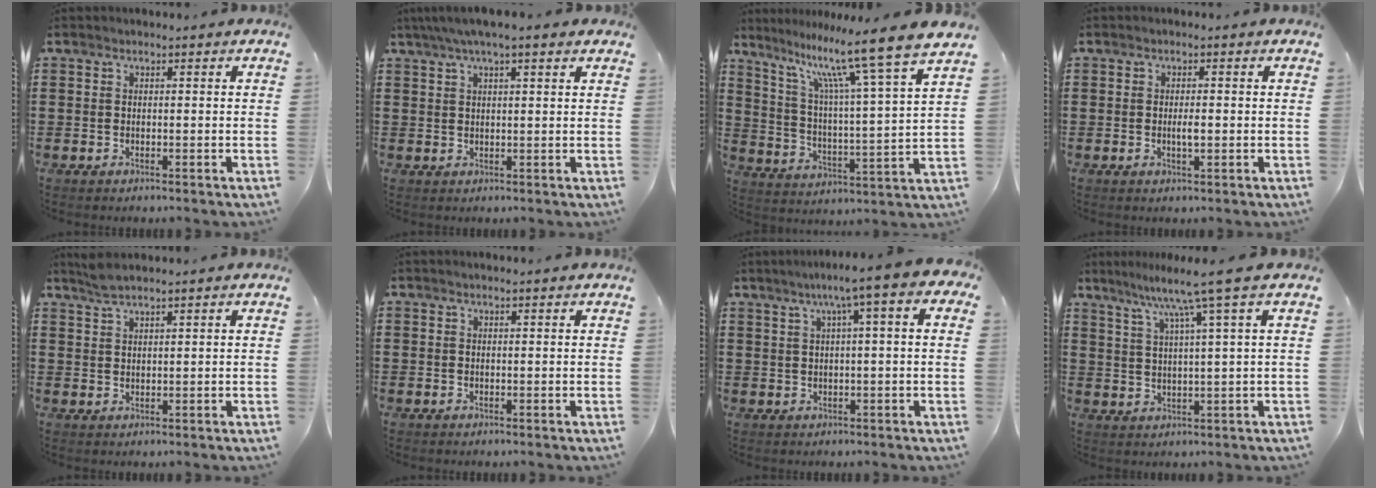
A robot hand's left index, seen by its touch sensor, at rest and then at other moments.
{"total": 3.7, "force": [2.3, 1.1, 2.6], "torque": [-0.054, 0.006, 0.041]}
{"total": 12.5, "force": [9.9, -0.6, 7.6], "torque": [-0.165, -0.064, 0.154]}
{"total": 2.1, "force": [-0.3, 0.5, 2.0], "torque": [-0.037, -0.001, -0.005]}
{"total": 2.5, "force": [2.1, 0.2, 1.3], "torque": [-0.030, 0.002, 0.038]}
{"total": 0.0}
{"total": 5.4, "force": [1.7, -0.2, 5.1], "torque": [-0.100, -0.002, 0.022]}
{"total": 7.0, "force": [4.2, -1.6, 5.4], "torque": [-0.118, -0.017, 0.065]}